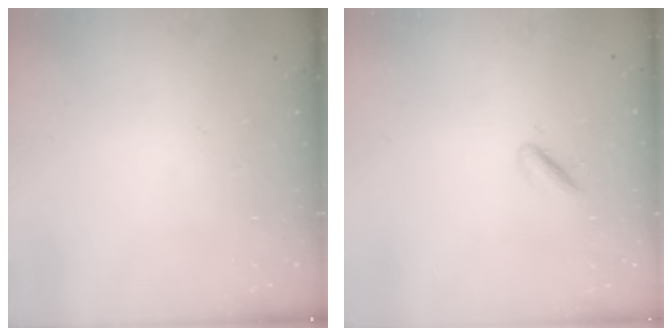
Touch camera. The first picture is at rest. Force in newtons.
{"total": 1.5, "press": 1.3, "slide": 0.6}